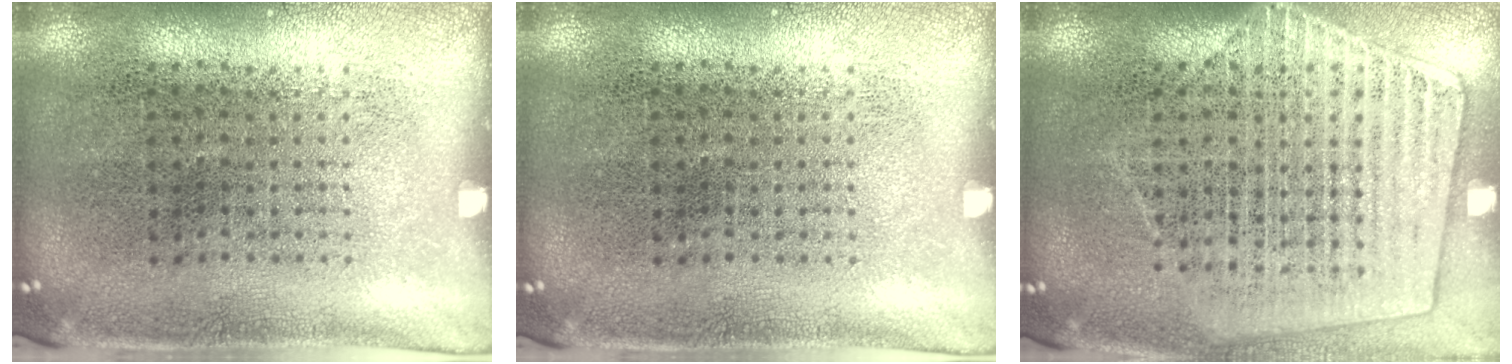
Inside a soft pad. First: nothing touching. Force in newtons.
{"total": 0.0}
{"total": 1.6, "press": 1.5, "slide": 0.6}